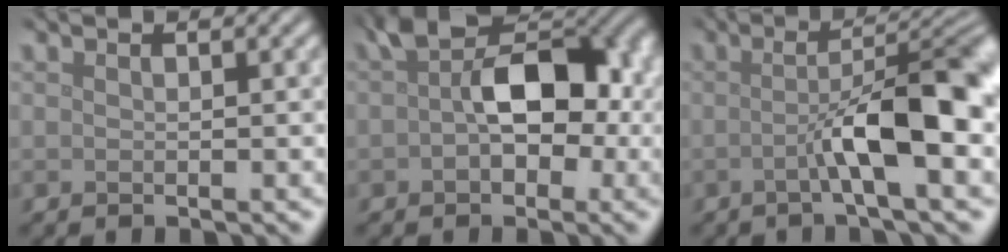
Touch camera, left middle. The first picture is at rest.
{"total": 8.9, "force": [0.9, 5.5, 6.9], "torque": [-0.096, 0.011, 0.009]}
{"total": 8.2, "force": [-1.2, 1.9, 7.9], "torque": [-0.119, 0.006, -0.021]}